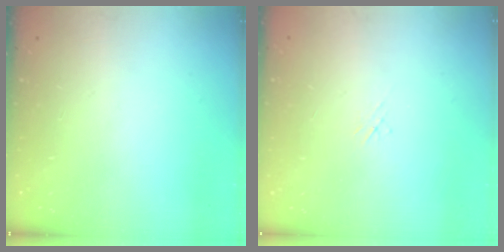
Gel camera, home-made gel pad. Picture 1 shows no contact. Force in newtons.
{"total": 1.2, "press": 1.1, "slide": 0.3}